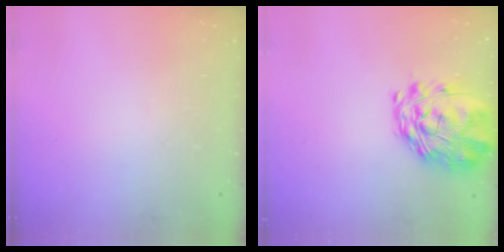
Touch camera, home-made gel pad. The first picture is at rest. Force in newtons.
{"total": 3.3, "press": 2.8, "slide": 1.8}